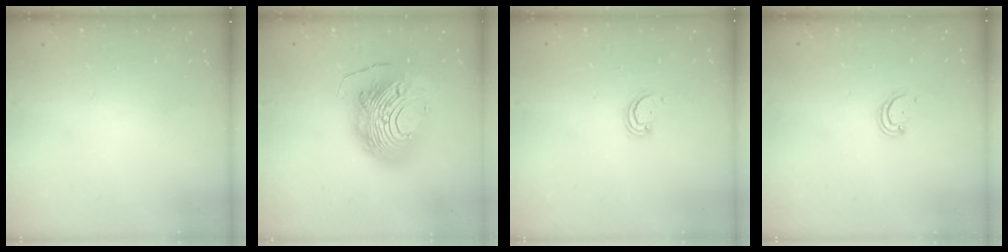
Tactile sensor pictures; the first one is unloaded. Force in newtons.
{"total": 20.9, "press": 20.8, "slide": 2.0}
{"total": 2.6, "press": 2.6, "slide": 0.3}
{"total": 2.4, "press": 2.4, "slide": 0.2}